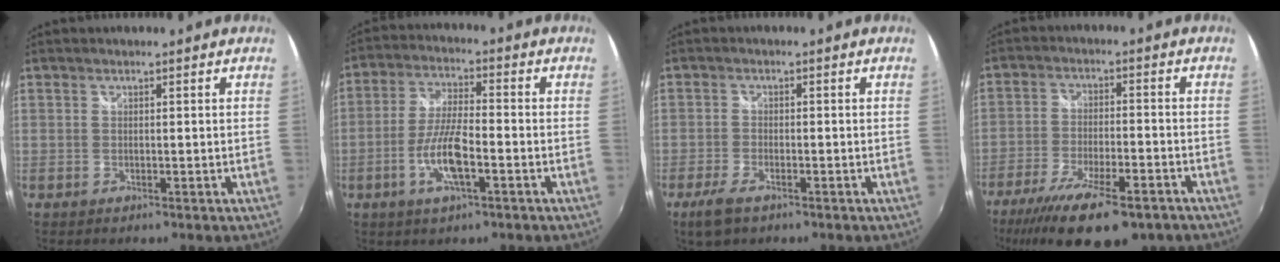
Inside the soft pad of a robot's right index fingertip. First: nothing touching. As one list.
[{"total": 8.8, "force": [-3.5, 2.0, 7.9], "torque": [-0.163, -0.001, -0.067]}, {"total": 4.8, "force": [-3.2, 1.9, 3.1], "torque": [-0.080, -0.009, -0.059]}, {"total": 18.2, "force": [-12.9, 5.4, 11.7], "torque": [-0.231, -0.055, -0.202]}]